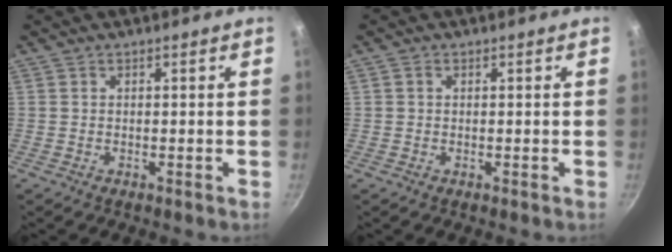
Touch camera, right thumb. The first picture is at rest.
{"total": 0.7, "force": [0.1, 0.6, 0.3], "torque": [-0.004, 0.005, 0.001]}